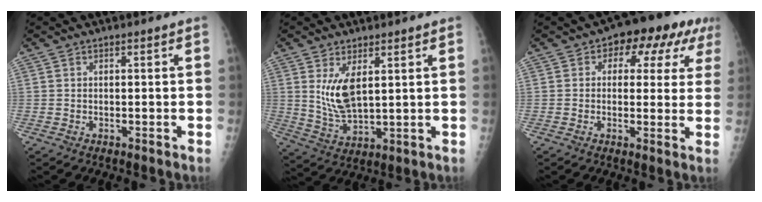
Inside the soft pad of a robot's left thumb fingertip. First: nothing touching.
{"total": 7.6, "force": [2.8, 3.3, 6.2], "torque": [-0.113, -0.025, 0.067]}
{"total": 11.1, "force": [4.5, 7.0, 7.4], "torque": [-0.035, 0.011, 0.050]}